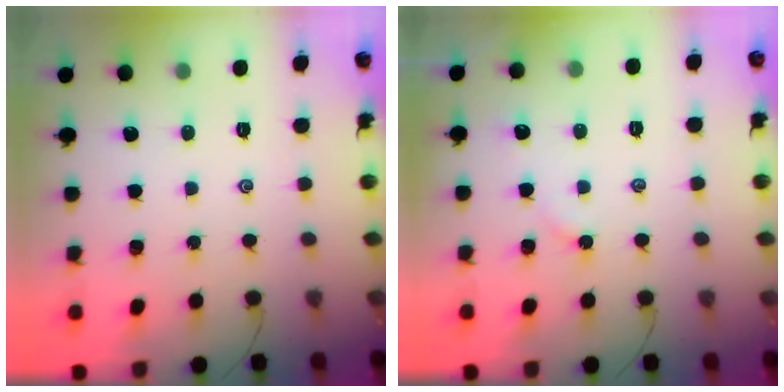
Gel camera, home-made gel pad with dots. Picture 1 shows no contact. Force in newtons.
{"total": 2.0, "press": 1.9, "slide": 0.3}